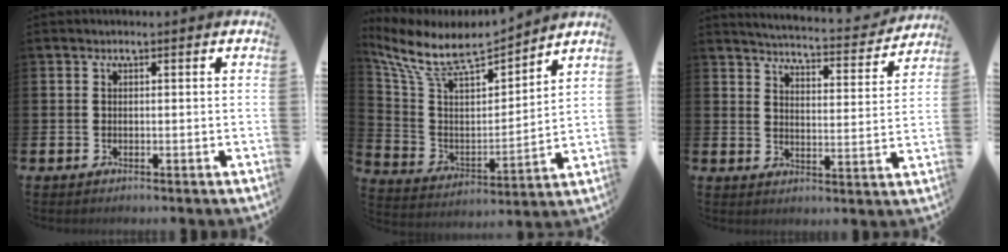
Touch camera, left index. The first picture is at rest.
{"total": 7.9, "force": [7.0, 2.2, 2.9], "torque": [-0.098, -0.052, 0.119]}
{"total": 4.6, "force": [4.6, 0.2, 0.8], "torque": [-0.032, -0.041, 0.073]}